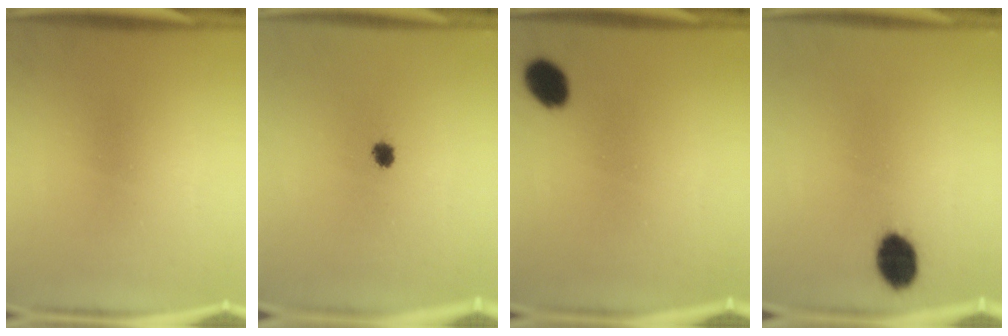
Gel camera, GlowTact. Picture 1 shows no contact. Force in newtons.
{"total": 2.4}
{"total": 6.4}
{"total": 8.0}